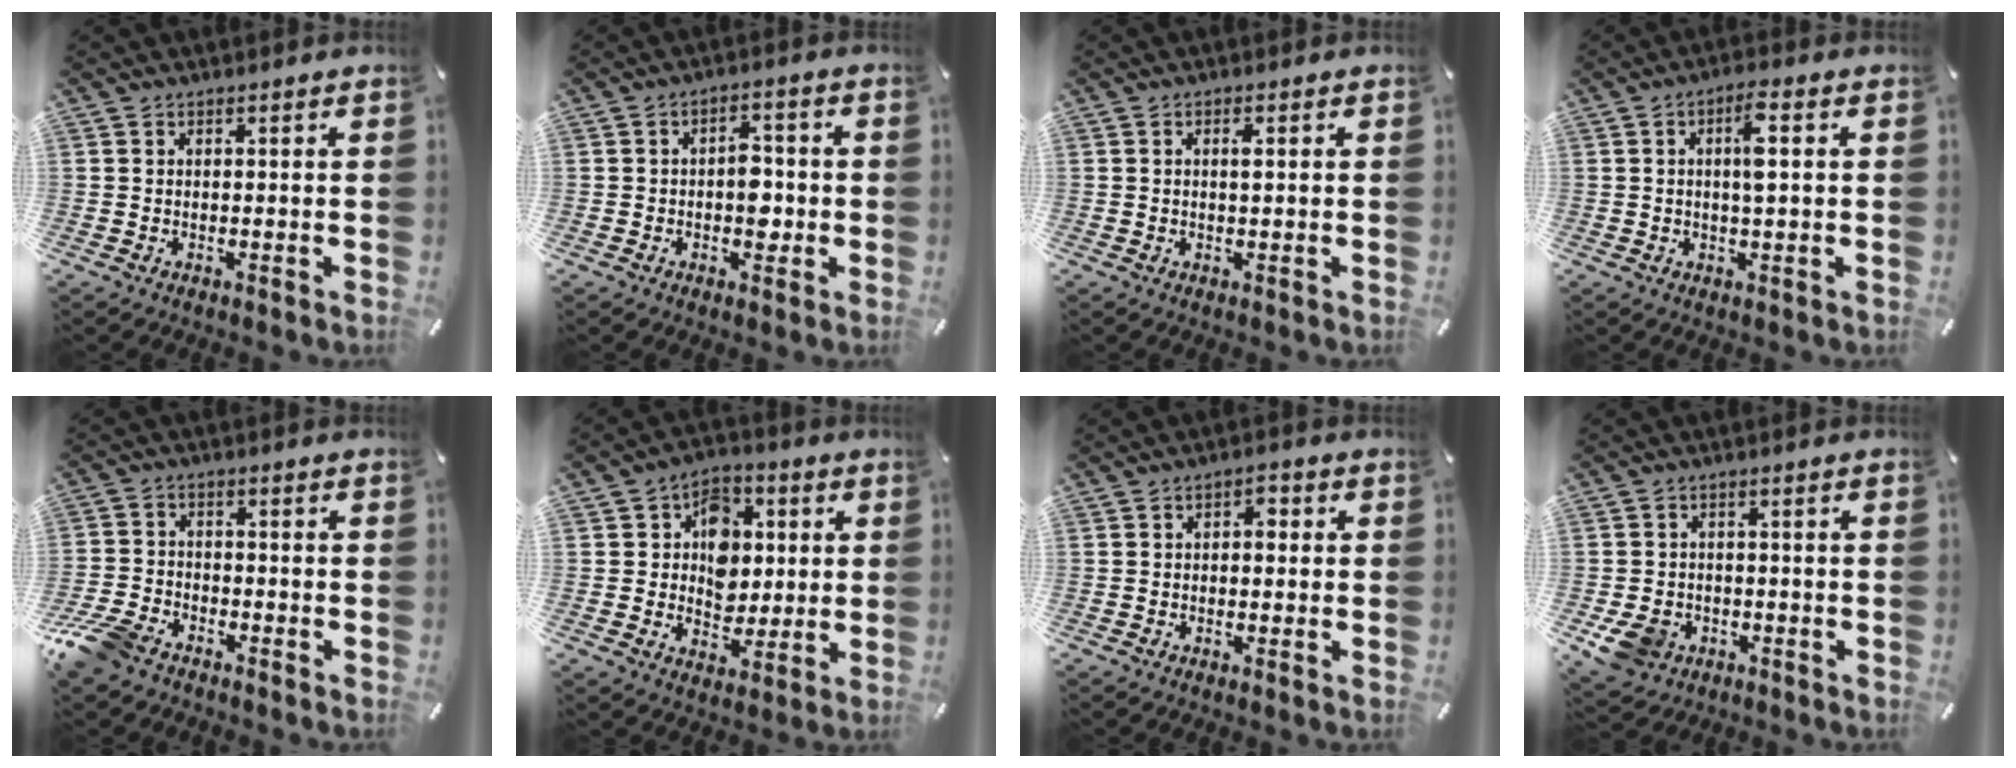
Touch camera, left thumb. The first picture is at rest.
{"total": 5.9, "force": [-0.9, 3.8, 4.4], "torque": [-0.054, 0.003, -0.020]}
{"total": 1.7, "force": [0.3, 0.6, 1.6], "torque": [-0.024, 0.000, 0.001]}
{"total": 6.0, "force": [0.9, 1.6, 5.7], "torque": [-0.102, 0.005, 0.011]}
{"total": 8.4, "force": [-6.4, 4.2, 3.6], "torque": [-0.086, 0.024, -0.126]}
{"total": 10.5, "force": [0.9, 9.2, 5.0], "torque": [-0.066, 0.005, 0.020]}
{"total": 2.9, "force": [-0.6, 1.9, 2.0], "torque": [-0.024, 0.007, -0.018]}
{"total": 7.4, "force": [-3.0, 5.9, 3.3], "torque": [-0.075, 0.012, -0.056]}